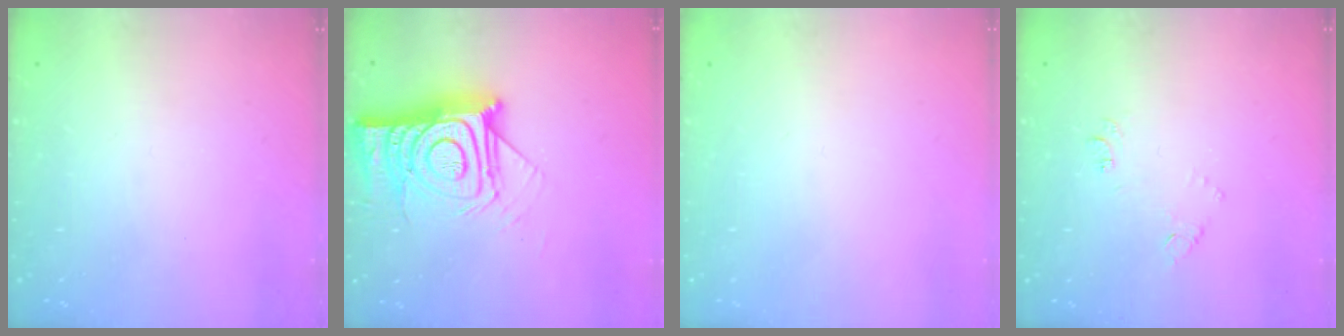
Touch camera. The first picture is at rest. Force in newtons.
{"total": 18.4, "press": 18.4, "slide": 1.5}
{"total": 1.8, "press": 1.7, "slide": 0.1}
{"total": 7.9, "press": 7.9, "slide": 0.6}